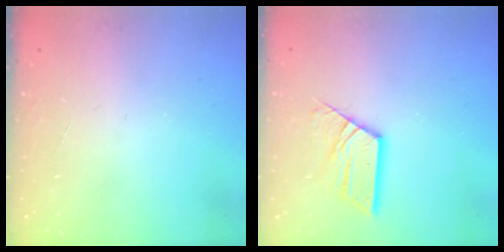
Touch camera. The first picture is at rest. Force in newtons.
{"total": 12.2, "press": 12.2, "slide": 1.2}